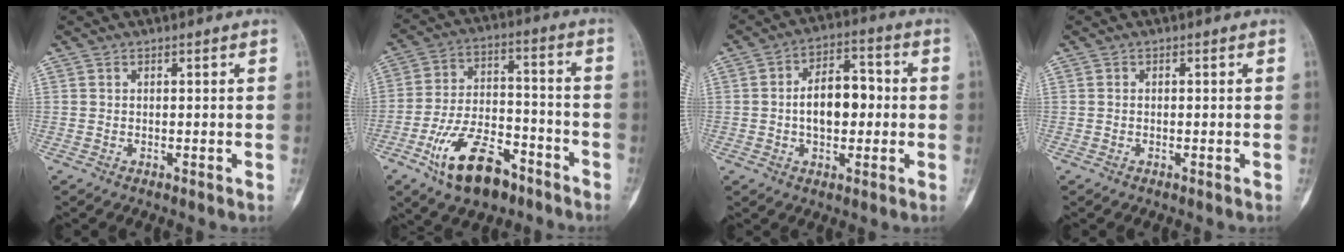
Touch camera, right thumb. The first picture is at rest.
{"total": 15.1, "force": [-8.7, 7.7, 9.6], "torque": [-0.154, 0.061, -0.150]}
{"total": 10.2, "force": [-0.3, 6.1, 8.2], "torque": [-0.105, 0.028, -0.010]}
{"total": 0.0}